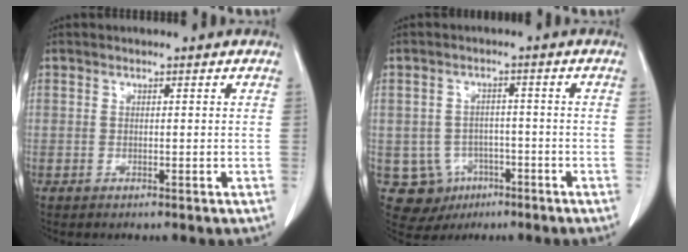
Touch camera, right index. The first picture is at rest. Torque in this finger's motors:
{"motor_torque": [-0.33, -0.04, -0.95, -0.21]}